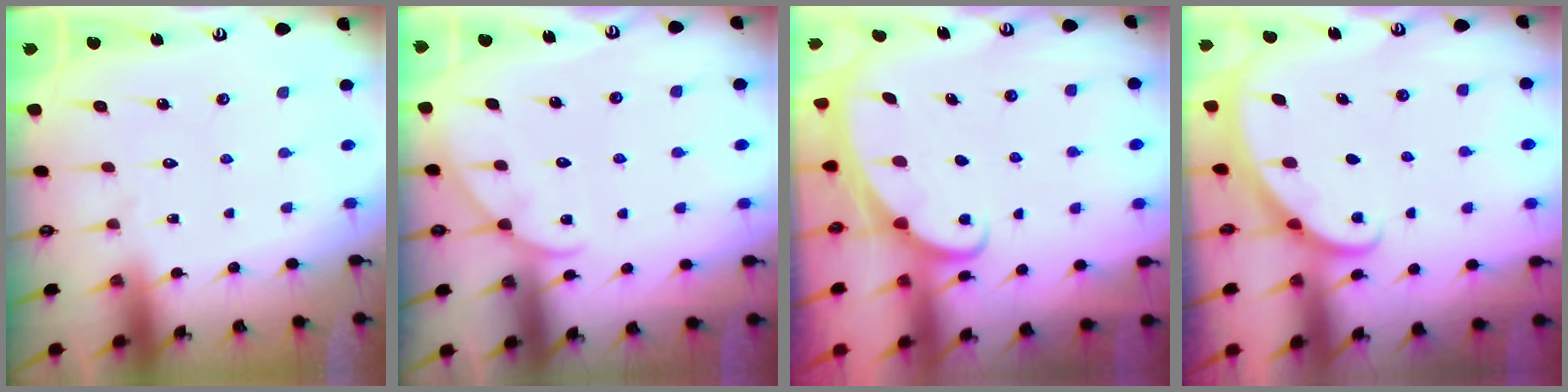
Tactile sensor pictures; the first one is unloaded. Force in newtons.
{"total": 3.2, "press": 3.2, "slide": 0.4}
{"total": 2.2, "press": 2.2, "slide": 0.3}
{"total": 1.4, "press": 1.4, "slide": 0.0}